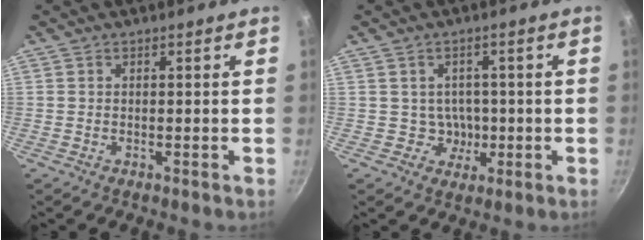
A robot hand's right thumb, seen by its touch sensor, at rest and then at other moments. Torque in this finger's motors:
{"motor_torque": [-0.87, 0.37, -0.27, -0.21, 0.01]}